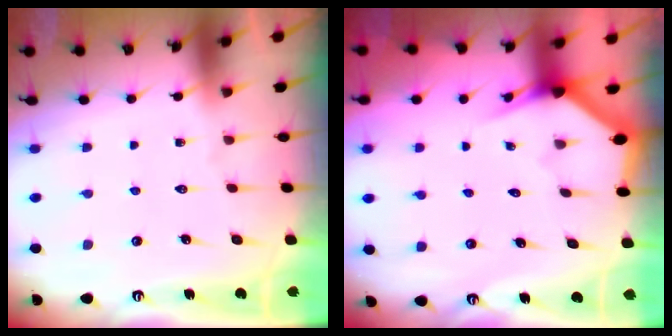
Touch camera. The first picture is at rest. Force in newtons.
{"total": 2.7, "press": 2.7, "slide": 0.1}